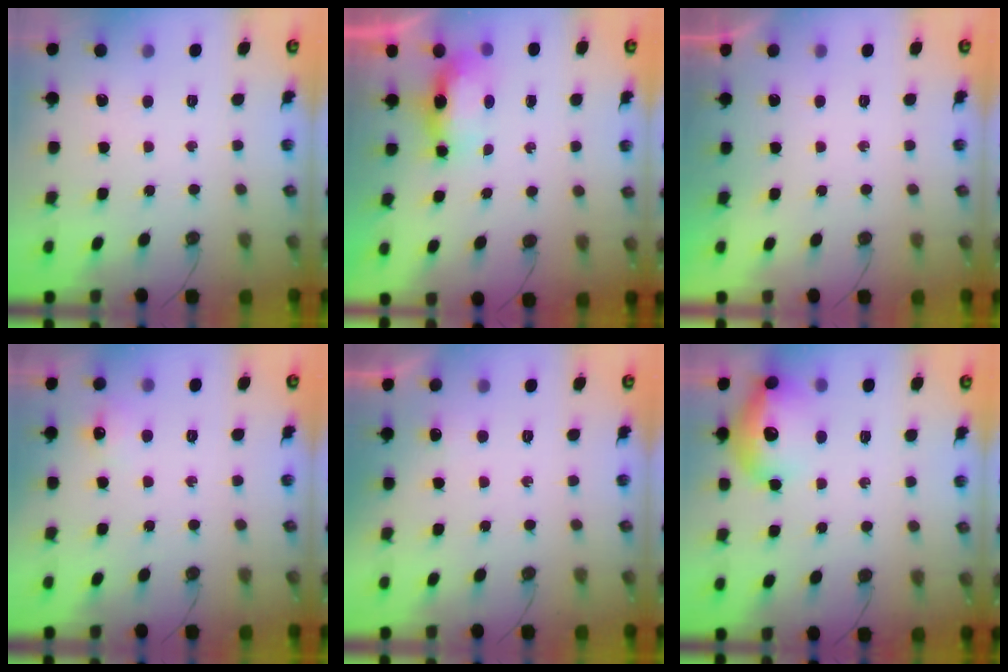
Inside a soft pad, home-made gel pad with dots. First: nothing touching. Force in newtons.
{"total": 14.3, "press": 8.2, "slide": 11.7}
{"total": 0.0}
{"total": 6.1, "press": 6.0, "slide": 0.9}
{"total": 12.3, "press": 3.1, "slide": 11.9}
{"total": 17.2, "press": 17.2, "slide": 1.4}